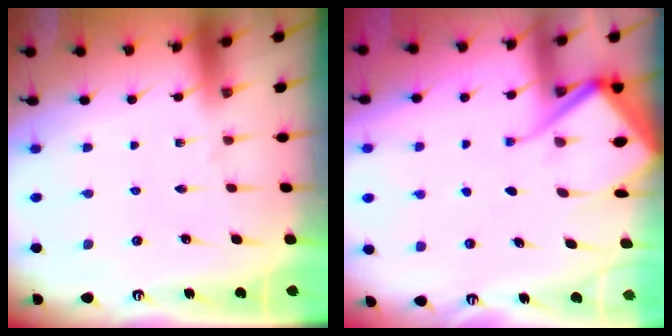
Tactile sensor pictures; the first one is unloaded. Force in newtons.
{"total": 9.2, "press": 9.2, "slide": 0.9}